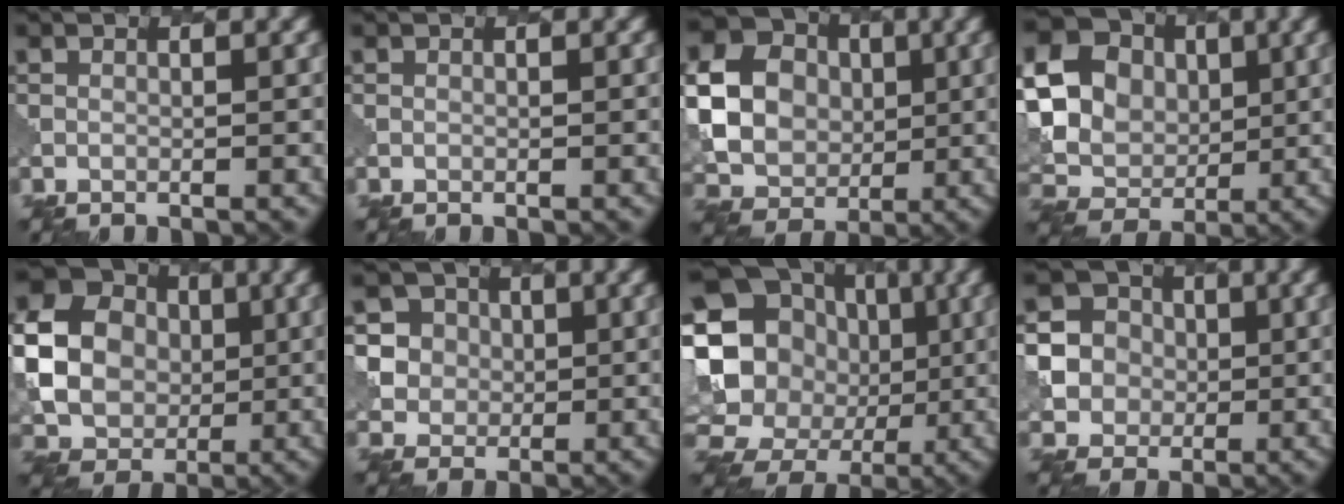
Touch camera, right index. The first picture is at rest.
{"total": 0.0}
{"total": 8.7, "force": [1.0, 7.4, 4.3], "torque": [-0.110, 0.002, 0.013]}
{"total": 14.2, "force": [3.4, 12.2, 6.5], "torque": [-0.168, 0.021, 0.051]}
{"total": 10.1, "force": [1.0, 8.9, 4.7], "torque": [-0.120, 0.009, 0.000]}
{"total": 6.2, "force": [2.1, 5.7, 1.4], "torque": [-0.034, 0.024, 0.031]}
{"total": 19.1, "force": [-0.4, 17.6, 7.3], "torque": [-0.171, 0.012, -0.022]}
{"total": 6.9, "force": [0.2, 6.7, 1.4], "torque": [-0.045, 0.023, -0.013]}